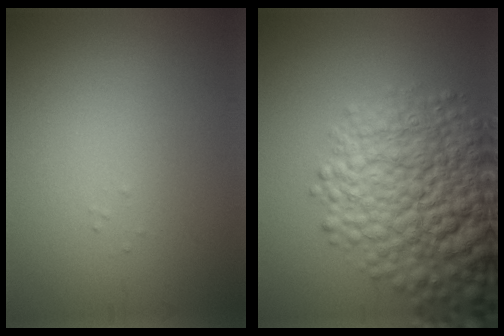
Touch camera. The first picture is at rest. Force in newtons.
{"total": 11.4, "press": 11.4, "slide": 0.5}